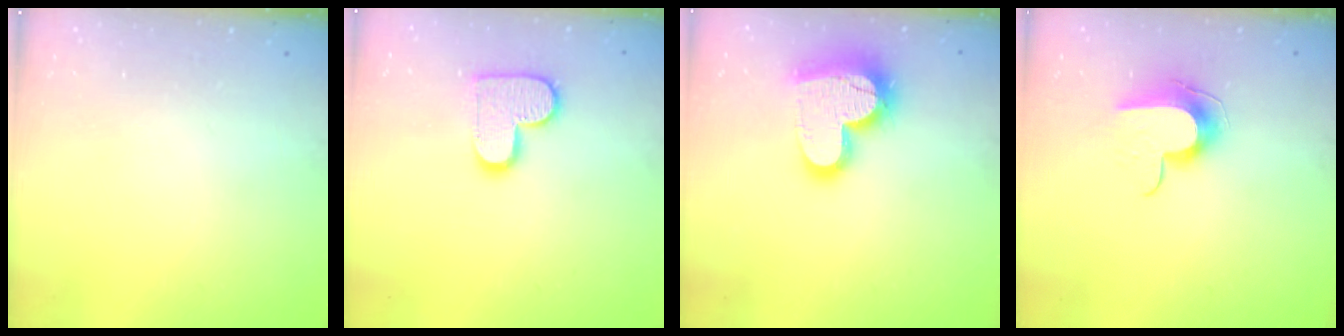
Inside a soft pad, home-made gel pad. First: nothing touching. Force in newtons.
{"total": 12.0, "press": 12.0, "slide": 0.7}
{"total": 18.4, "press": 18.4, "slide": 1.4}
{"total": 9.9, "press": 9.9, "slide": 0.1}